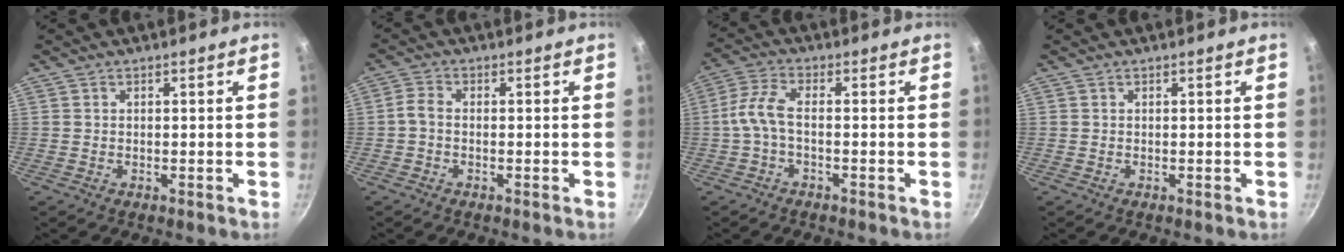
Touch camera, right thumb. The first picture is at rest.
{"total": 2.7, "force": [-0.6, 1.6, 2.1], "torque": [-0.045, 0.007, -0.018]}
{"total": 5.8, "force": [-0.9, 2.3, 5.3], "torque": [-0.127, 0.018, -0.025]}
{"total": 0.0}